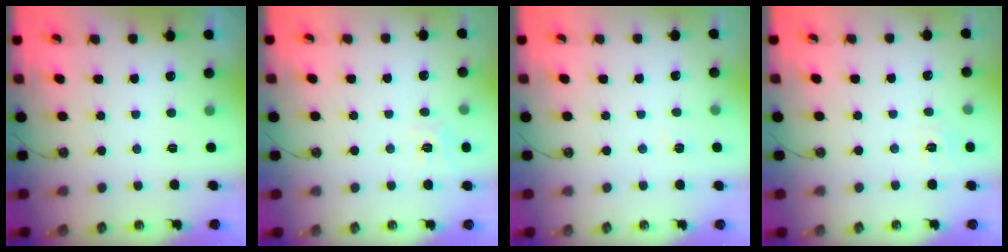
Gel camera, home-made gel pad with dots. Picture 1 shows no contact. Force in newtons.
{"total": 7.3, "press": 7.3, "slide": 0.8}
{"total": 3.0, "press": 3.0, "slide": 0.4}
{"total": 5.1, "press": 5.1, "slide": 0.6}